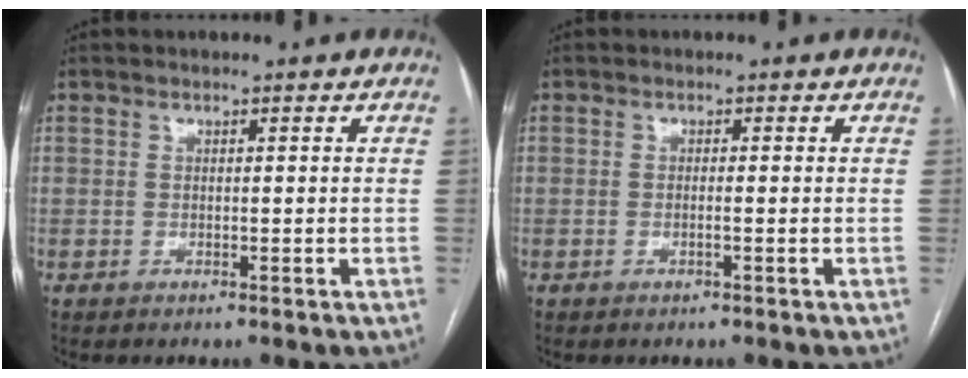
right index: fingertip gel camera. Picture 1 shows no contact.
{"total": 0.9, "force": [-0.2, -0.1, 0.8], "torque": [-0.016, 0.000, -0.004]}